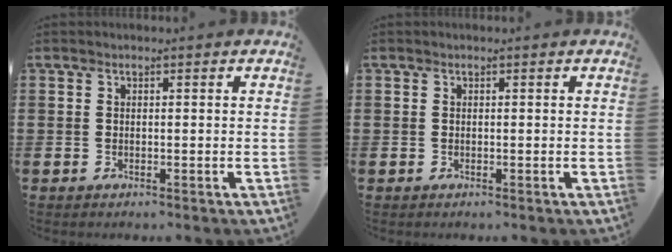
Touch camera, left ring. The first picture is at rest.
{"total": 0.0}